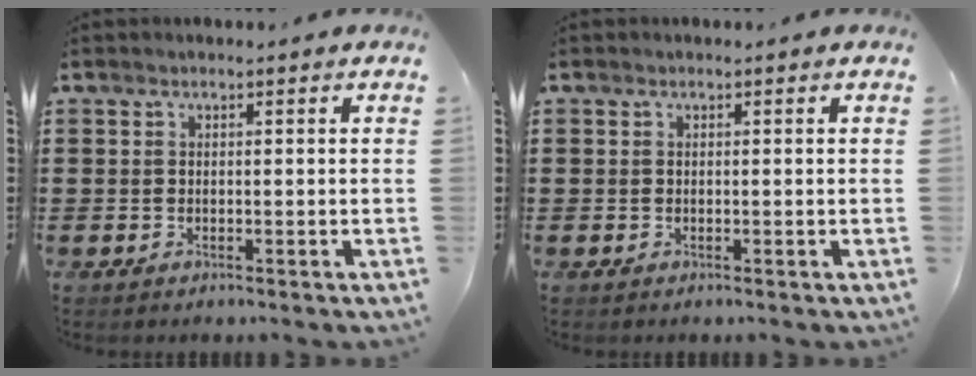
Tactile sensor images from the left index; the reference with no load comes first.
{"total": 0.0}